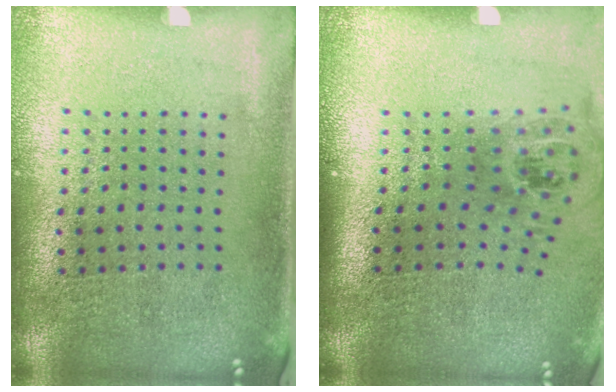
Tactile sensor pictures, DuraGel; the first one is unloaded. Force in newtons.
{"total": 1.6, "press": 1.2, "slide": 1.0}